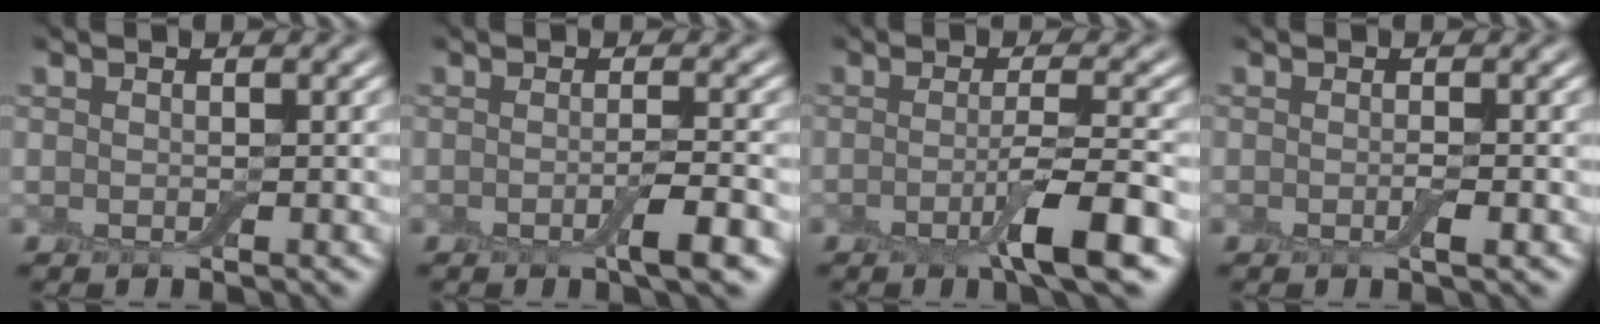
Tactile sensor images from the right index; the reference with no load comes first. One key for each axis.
{"total": 2.7, "fx": -1.2, "fy": 0.4, "fz": 2.4, "tx": -0.038, "ty": -0.005, "tz": -0.021}
{"total": 4.6, "fx": -2.0, "fy": 0.6, "fz": 4.1, "tx": -0.064, "ty": -0.003, "tz": -0.037}
{"total": 0.9, "fx": -0.5, "fy": 0.1, "fz": 0.7, "tx": -0.013, "ty": -0.005, "tz": -0.007}